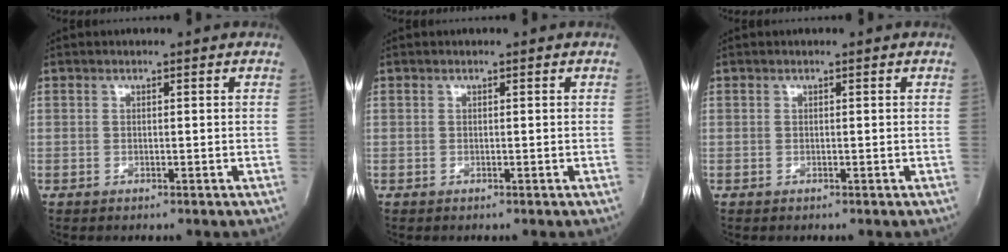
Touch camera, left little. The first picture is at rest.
{"total": 0.0}
{"total": 0.0}